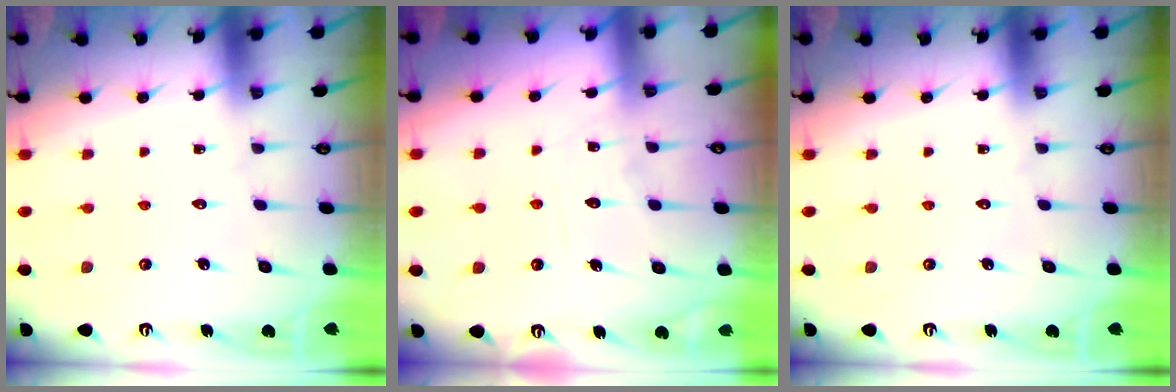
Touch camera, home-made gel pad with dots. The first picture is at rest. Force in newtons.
{"total": 7.7, "press": 7.6, "slide": 0.8}
{"total": 0.0}